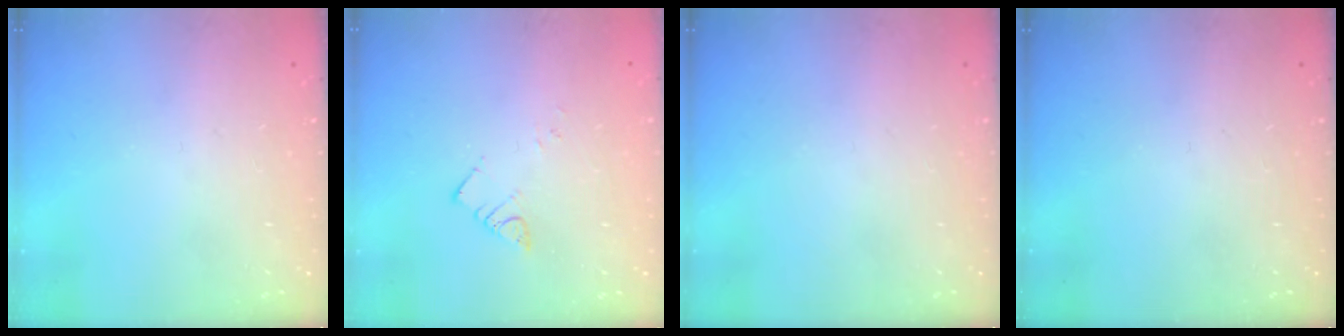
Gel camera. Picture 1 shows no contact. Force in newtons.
{"total": 4.0, "press": 4.0, "slide": 0.1}
{"total": 0.0}
{"total": 0.0}